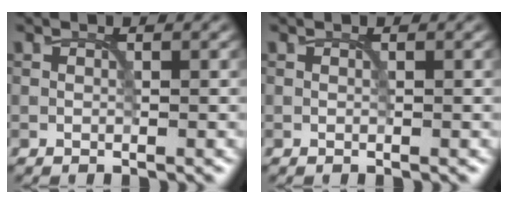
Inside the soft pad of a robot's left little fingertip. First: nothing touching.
{"total": 0.0}